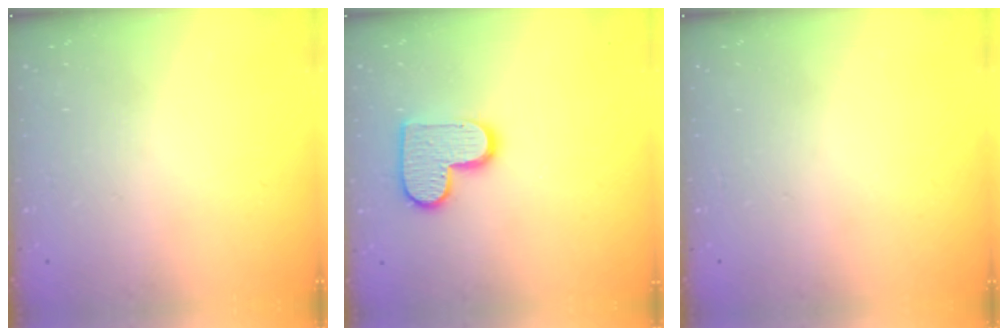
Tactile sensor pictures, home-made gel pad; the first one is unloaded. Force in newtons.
{"total": 11.9, "press": 11.9, "slide": 0.6}
{"total": 0.0}